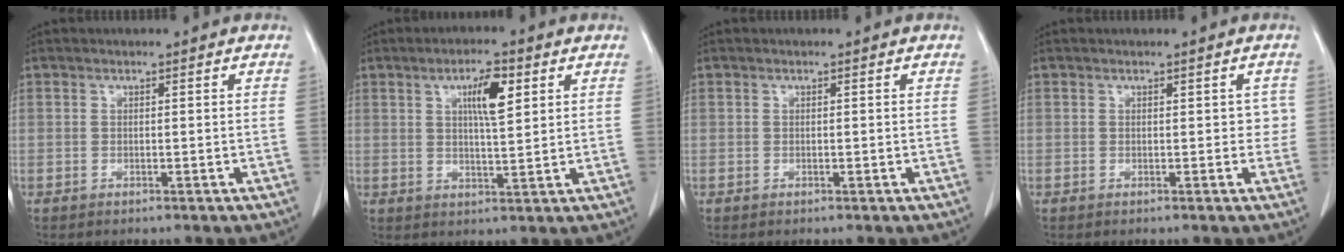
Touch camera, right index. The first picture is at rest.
{"total": 6.2, "force": [2.5, 1.3, 5.6], "torque": [-0.096, 0.002, 0.041]}
{"total": 0.0}
{"total": 1.8, "force": [0.3, 1.4, 1.2], "torque": [-0.004, 0.012, 0.002]}